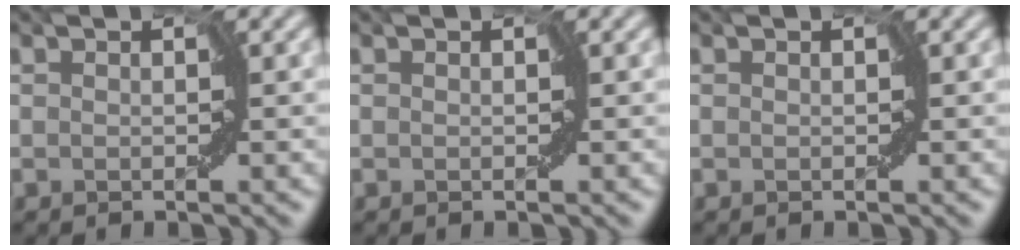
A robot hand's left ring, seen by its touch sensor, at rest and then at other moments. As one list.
[{"total": 0.0}, {"total": 0.0}]